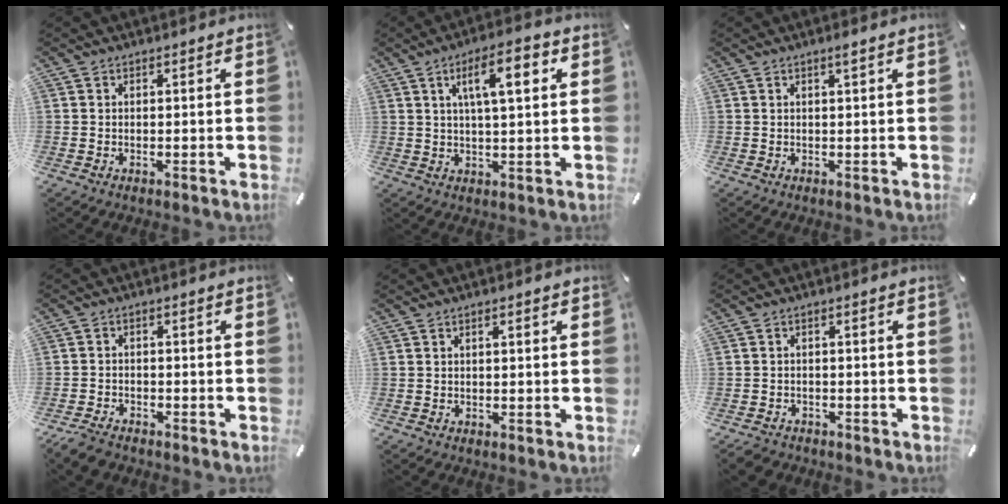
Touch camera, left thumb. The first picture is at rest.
{"total": 10.5, "force": [4.0, 3.2, 9.1], "torque": [-0.151, -0.004, 0.061]}
{"total": 1.2, "force": [0.7, 0.0, 1.0], "torque": [-0.020, -0.001, 0.011]}
{"total": 3.4, "force": [-2.9, 1.4, 0.9], "torque": [-0.028, 0.013, -0.059]}
{"total": 1.2, "force": [0.2, 0.3, 1.1], "torque": [-0.020, 0.002, 0.003]}
{"total": 2.4, "force": [-1.9, 1.3, 0.4], "torque": [-0.015, 0.009, -0.042]}